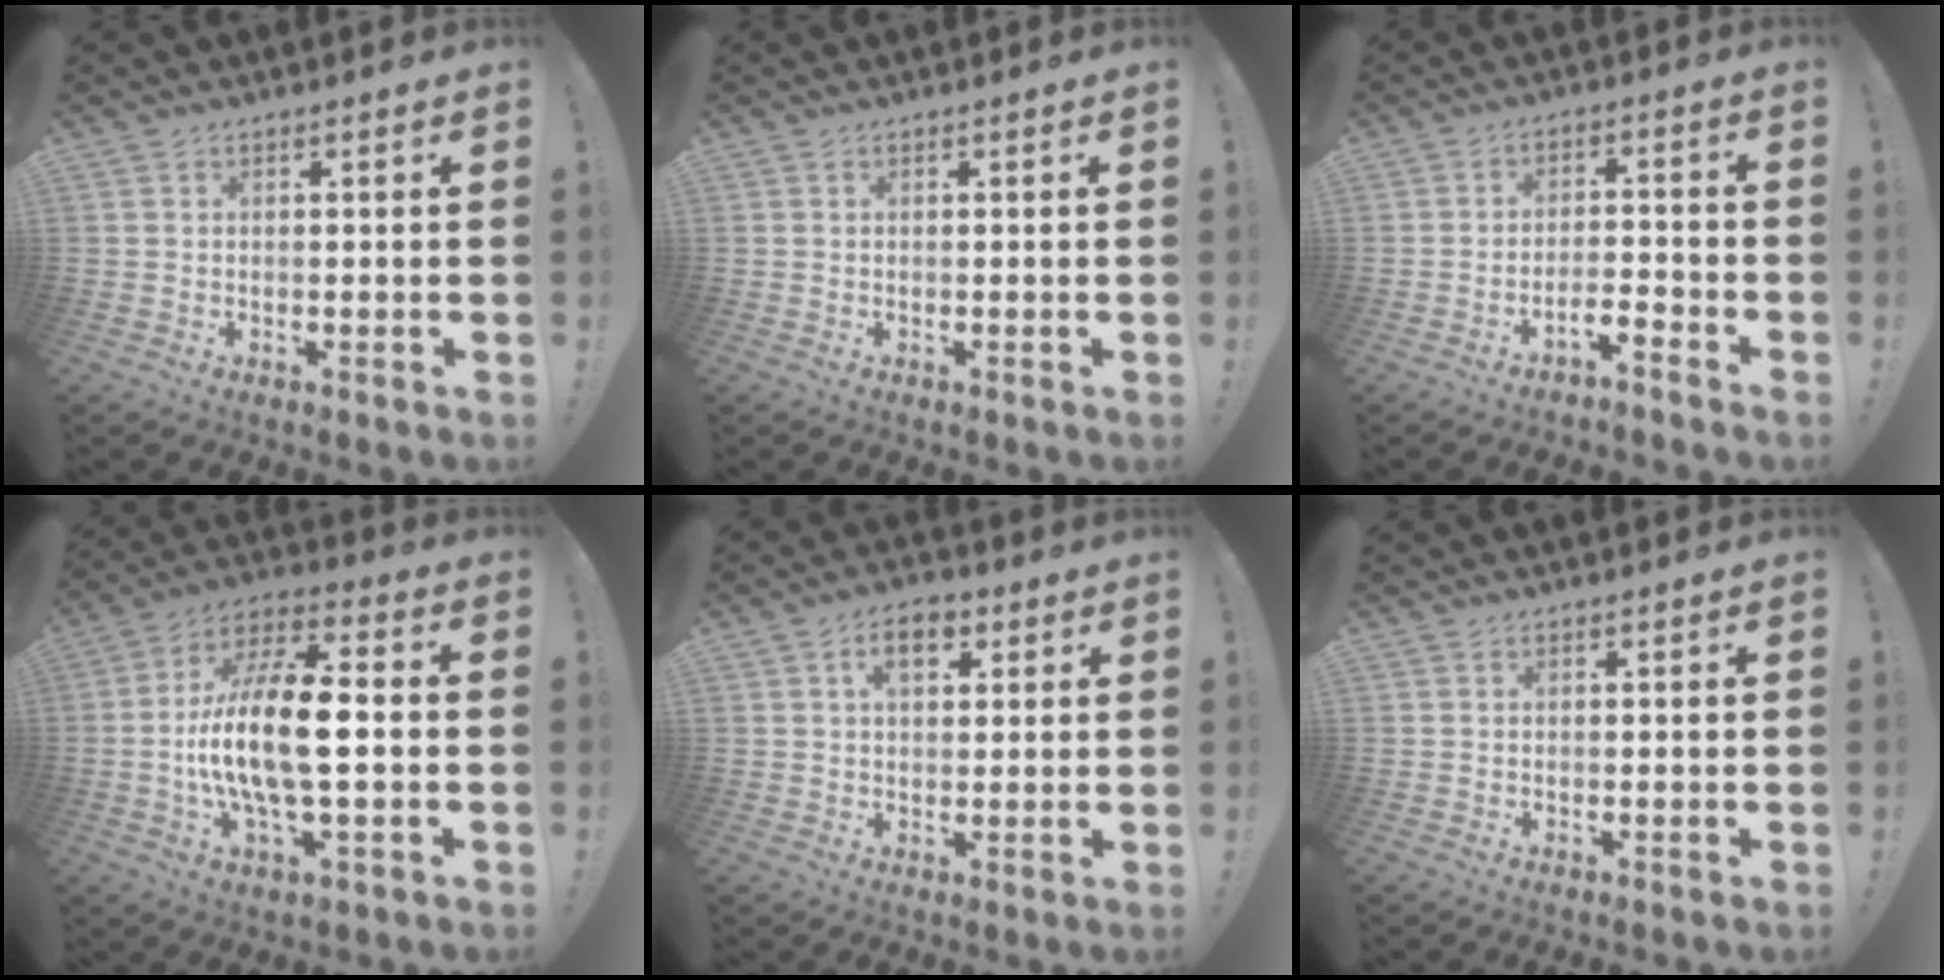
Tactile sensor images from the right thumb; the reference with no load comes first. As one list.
[{"total": 0.0}, {"total": 4.1, "force": [-3.7, 0.1, 1.9], "torque": [-0.032, 0.007, -0.066]}, {"total": 17.8, "force": [-2.1, 6.2, 16.5], "torque": [-0.324, 0.005, -0.040]}, {"total": 6.6, "force": [2.5, 4.1, 4.5], "torque": [-0.057, 0.001, 0.041]}, {"total": 0.0}]